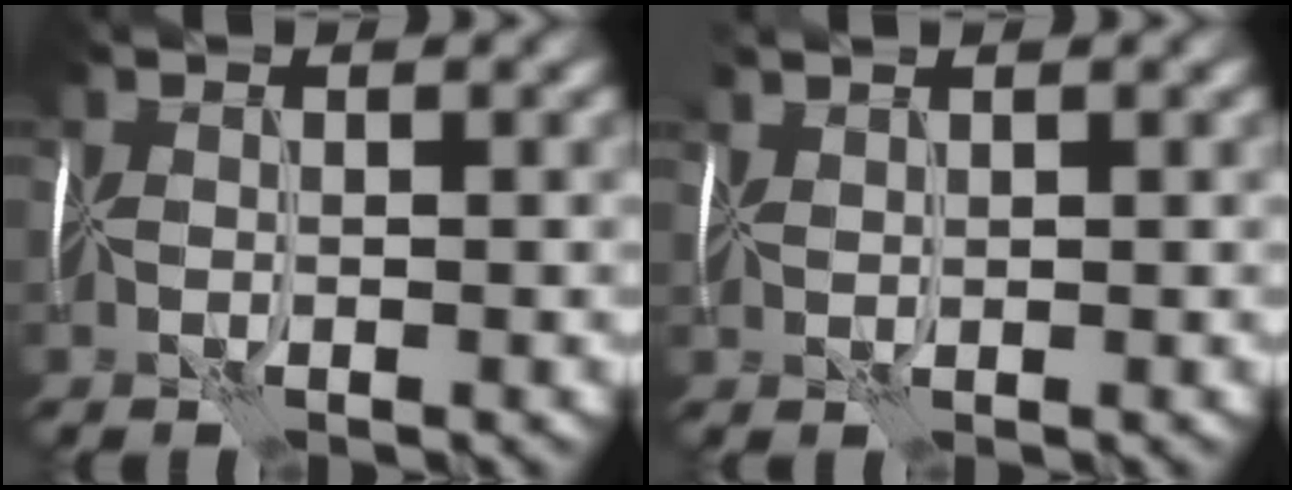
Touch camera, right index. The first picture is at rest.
{"total": 1.8, "force": [1.6, 0.5, 0.6], "torque": [-0.005, 0.019, 0.015]}